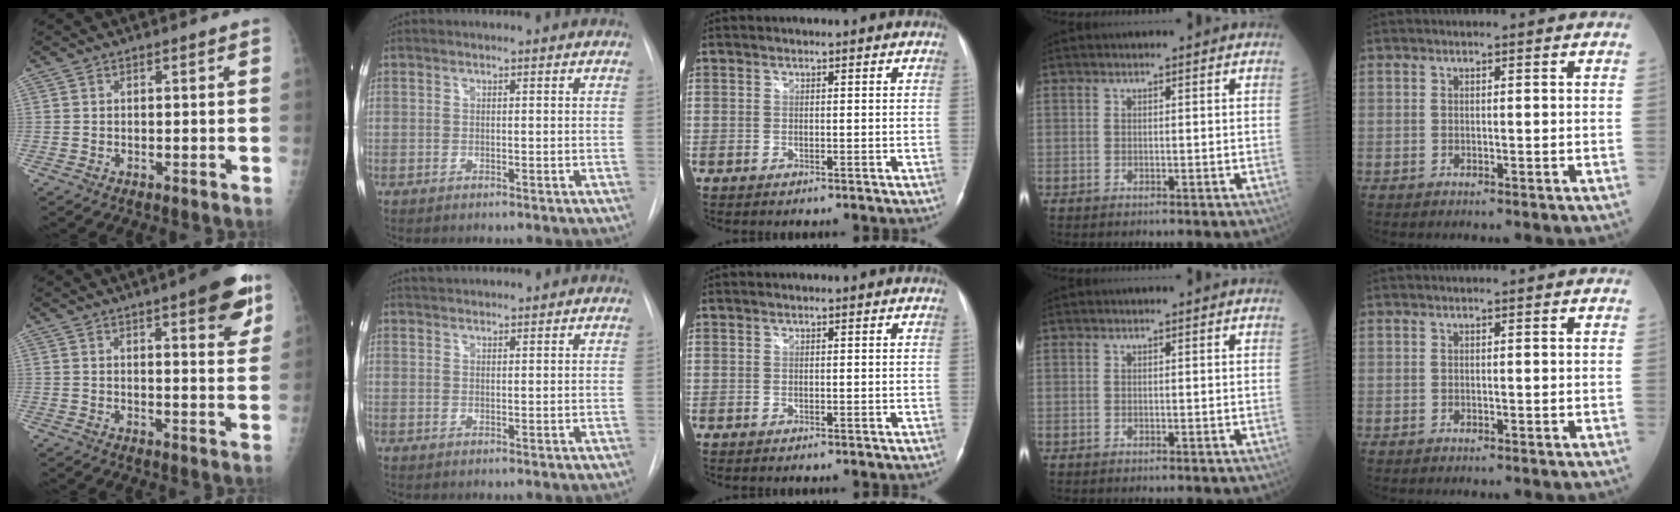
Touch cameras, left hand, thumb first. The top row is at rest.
{"thumb": {"total": 11.3, "force": [6.2, 3.0, 8.9], "torque": [-0.088, -0.025, 0.075]}, "index": {"total": 3.9, "force": [3.6, 0.7, 1.1], "torque": [-0.017, 0.034, 0.054]}}